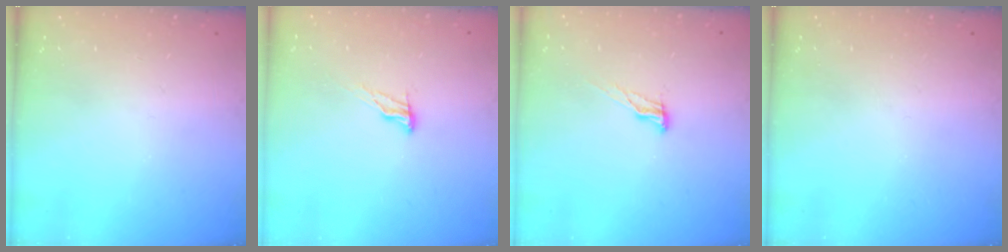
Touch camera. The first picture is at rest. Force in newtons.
{"total": 5.1, "press": 5.1, "slide": 0.5}
{"total": 6.2, "press": 6.1, "slide": 0.7}
{"total": 0.0}